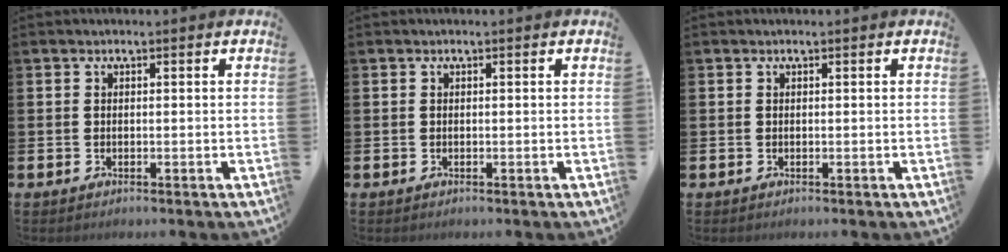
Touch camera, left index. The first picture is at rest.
{"total": 0.0}
{"total": 0.0}